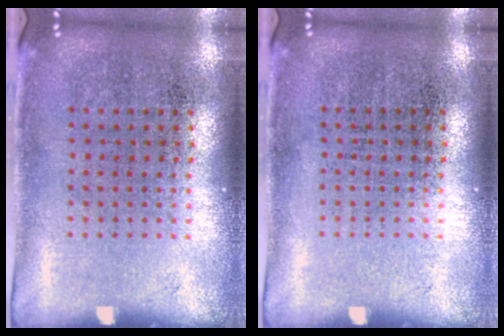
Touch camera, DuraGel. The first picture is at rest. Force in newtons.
{"total": 0.0}